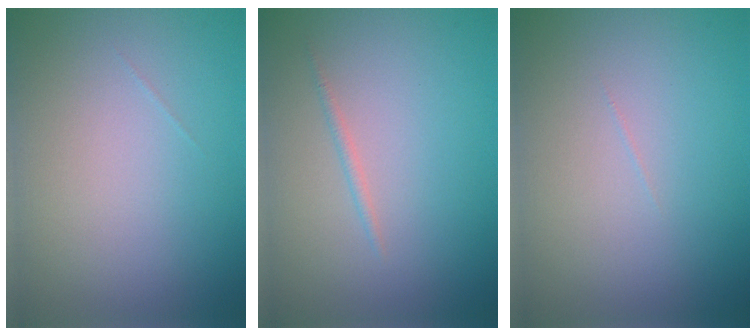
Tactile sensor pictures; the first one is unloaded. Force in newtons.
{"total": 0.6, "press": 0.6, "slide": 0.0}
{"total": 0.0}